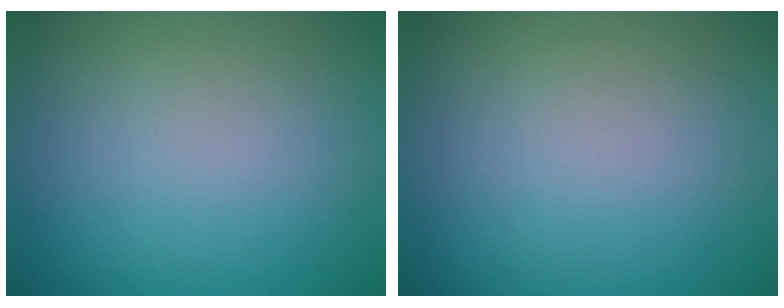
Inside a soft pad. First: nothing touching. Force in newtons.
{"total": 0.0}